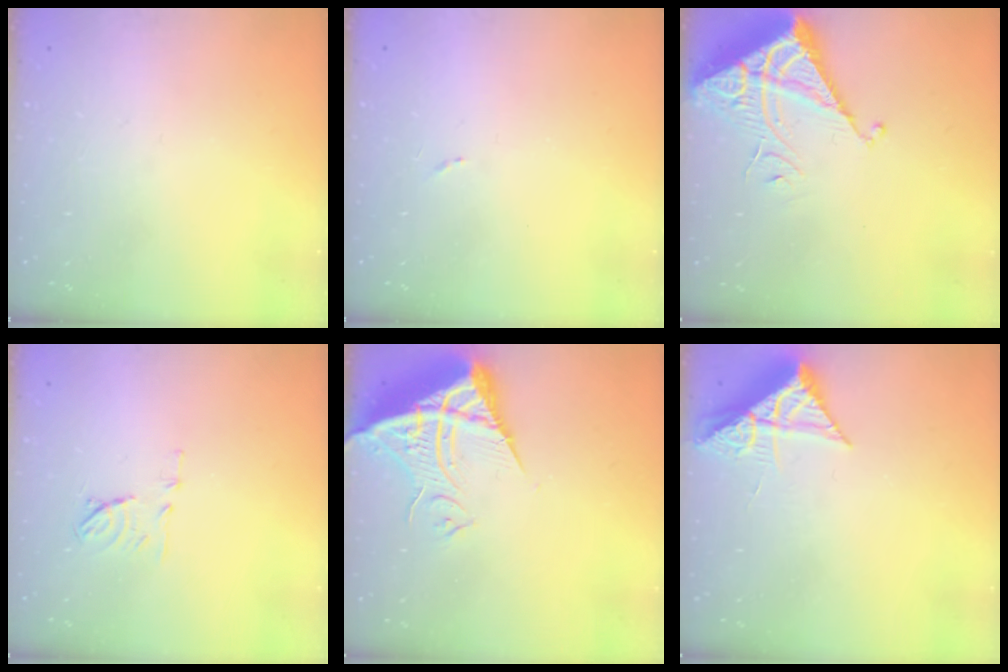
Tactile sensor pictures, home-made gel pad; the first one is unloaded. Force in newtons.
{"total": 4.2, "press": 4.1, "slide": 0.7}
{"total": 7.0, "press": 7.0, "slide": 0.6}
{"total": 7.6, "press": 7.6, "slide": 0.8}
{"total": 11.0, "press": 10.9, "slide": 1.2}
{"total": 7.6, "press": 7.6, "slide": 0.4}